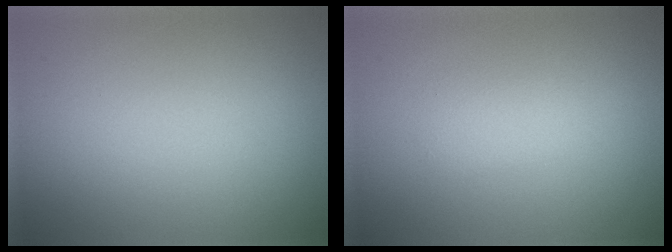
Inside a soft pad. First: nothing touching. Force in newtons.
{"total": 1.3, "press": 1.3, "slide": 0.0}